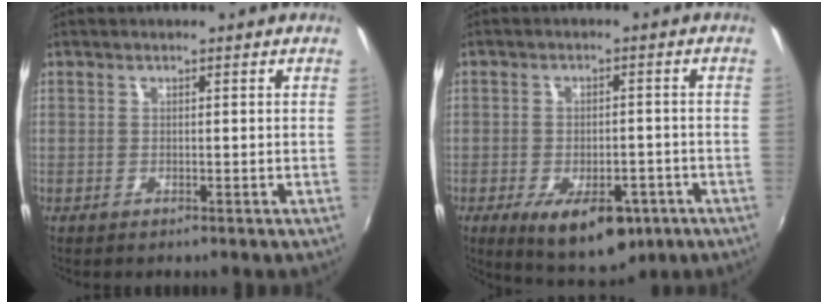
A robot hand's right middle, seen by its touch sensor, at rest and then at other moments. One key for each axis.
{"total": 12.4, "fx": -6.6, "fy": 6.0, "fz": 8.6, "tx": -0.152, "ty": -0.019, "tz": -0.084}